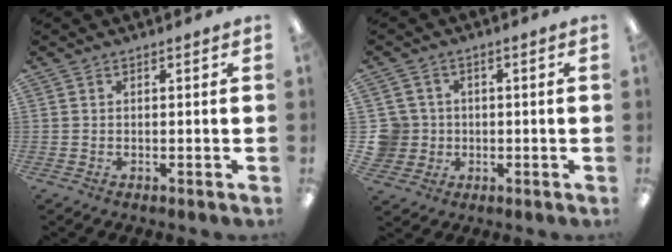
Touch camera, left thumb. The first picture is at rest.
{"total": 6.5, "force": [0.0, 6.5, 0.9], "torque": [-0.039, 0.012, 0.005]}